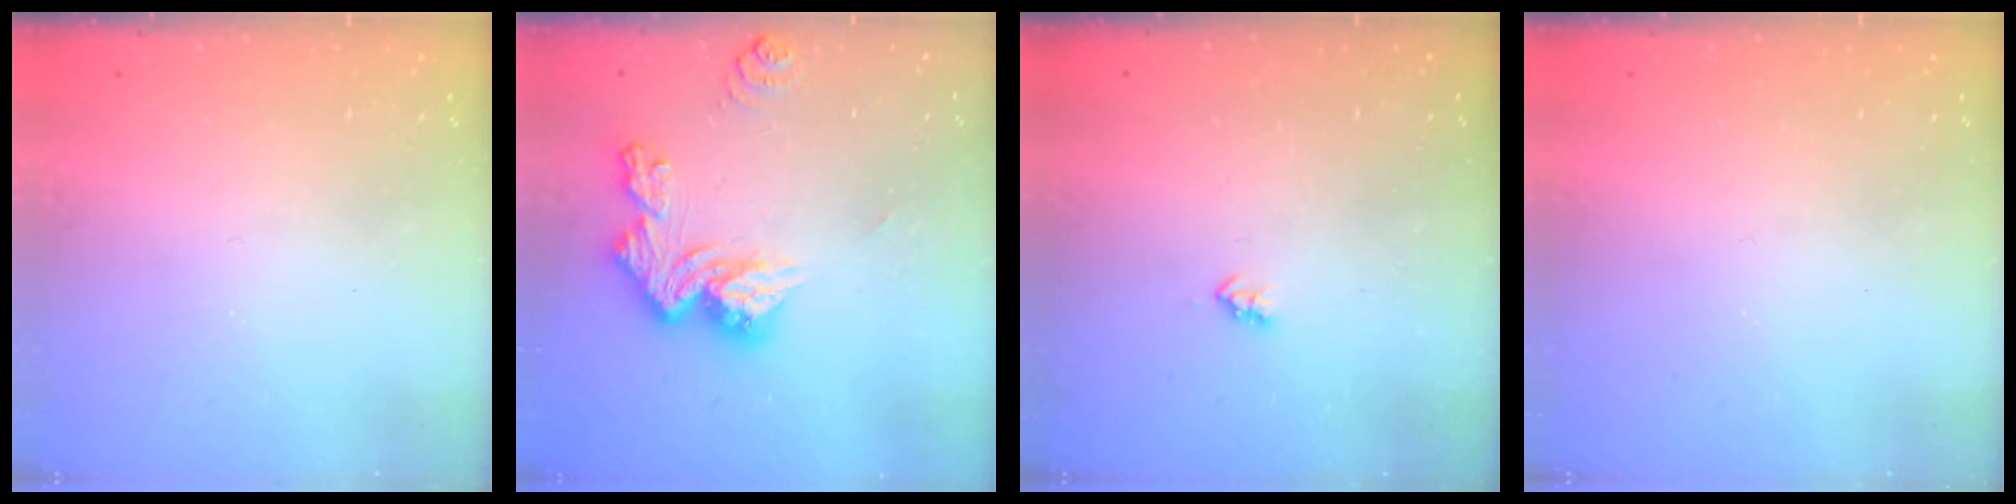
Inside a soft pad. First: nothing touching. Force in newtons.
{"total": 12.6, "press": 12.6, "slide": 1.3}
{"total": 2.5, "press": 2.5, "slide": 0.4}
{"total": 0.0}